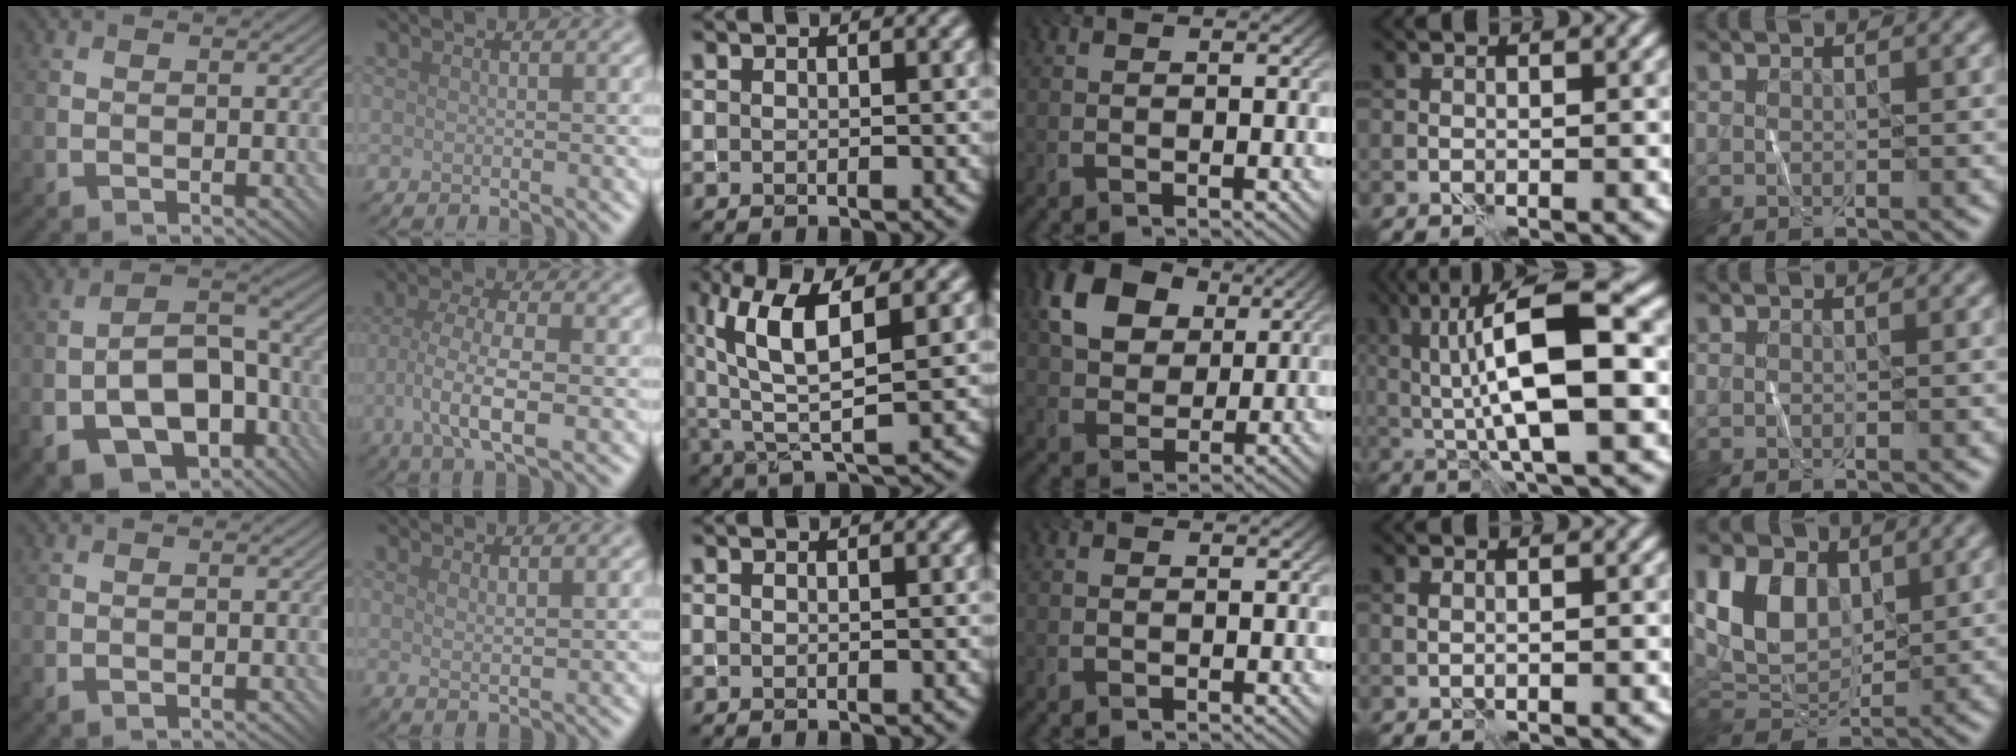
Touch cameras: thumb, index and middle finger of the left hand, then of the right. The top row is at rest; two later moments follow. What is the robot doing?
{"motion": "fold", "object": "shorts"}